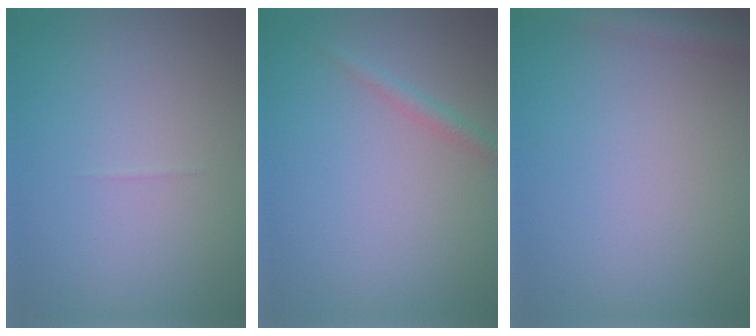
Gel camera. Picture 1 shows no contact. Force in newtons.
{"total": 1.2, "press": 1.2, "slide": 0.1}
{"total": 2.1, "press": 2.1, "slide": 0.1}